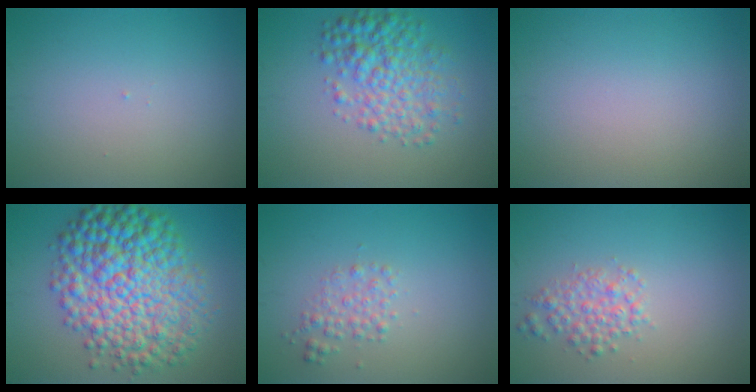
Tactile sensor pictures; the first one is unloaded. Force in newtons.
{"total": 4.9, "press": 4.9, "slide": 0.1}
{"total": 0.0}
{"total": 11.5, "press": 11.5, "slide": 0.0}
{"total": 1.7, "press": 1.7, "slide": 0.1}
{"total": 2.4, "press": 2.4, "slide": 0.1}